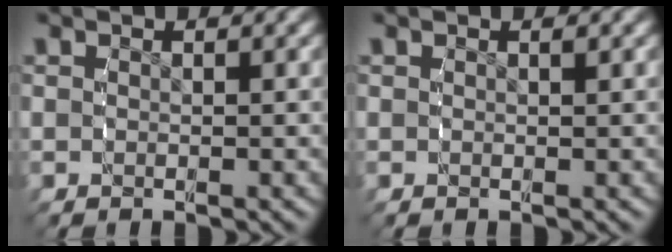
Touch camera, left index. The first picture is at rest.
{"total": 0.0}